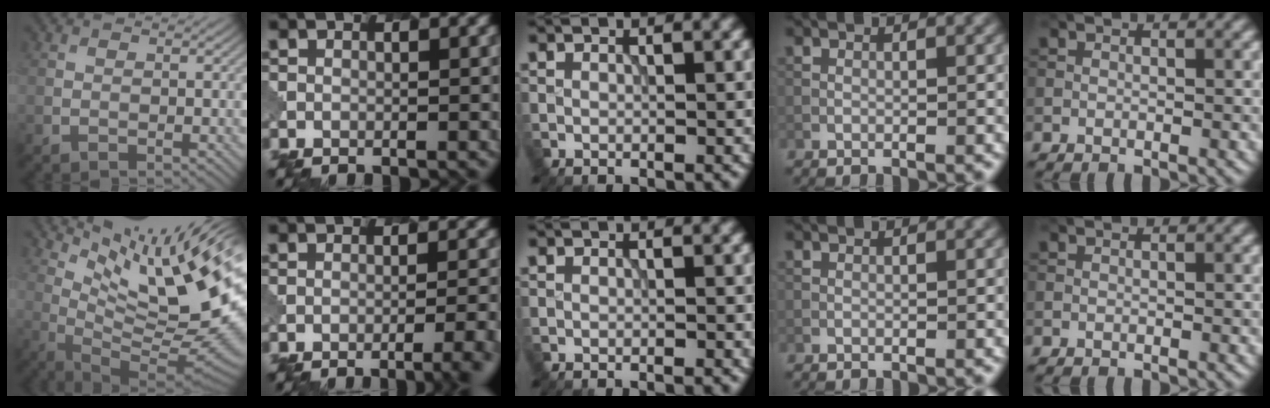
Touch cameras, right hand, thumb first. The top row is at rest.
{"thumb": {"total": 16.2, "force": [6.9, 3.7, 14.2], "torque": [-0.234, -0.005, 0.136]}, "index": {"total": 4.7, "force": [-2.8, 1.3, 3.5], "torque": [-0.033, 0.011, -0.037]}}